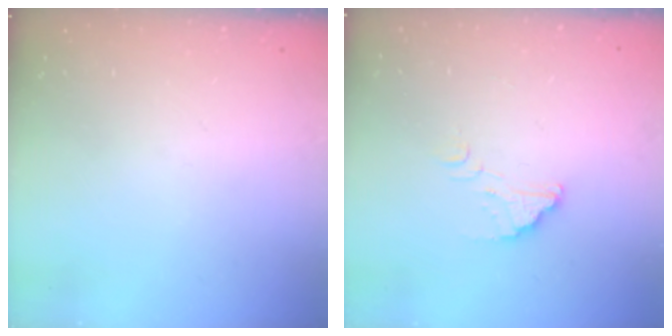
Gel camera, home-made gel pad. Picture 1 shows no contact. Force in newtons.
{"total": 3.0, "press": 3.0, "slide": 0.1}